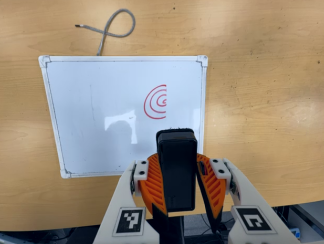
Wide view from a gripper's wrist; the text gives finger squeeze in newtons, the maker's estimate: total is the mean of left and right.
{"total": 11.0, "left": 10.6, "right": 11.4}